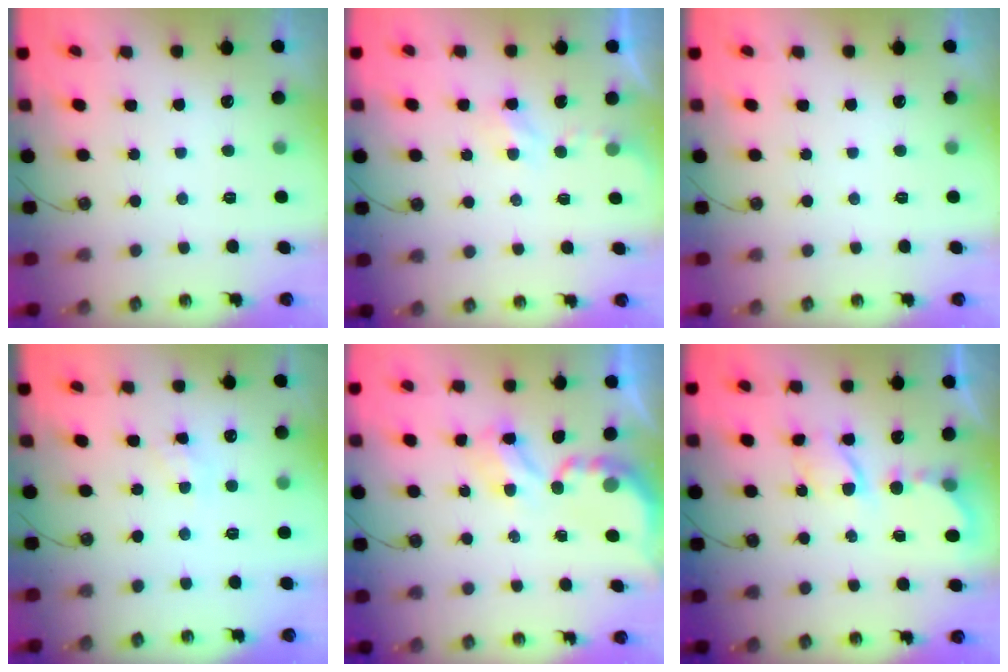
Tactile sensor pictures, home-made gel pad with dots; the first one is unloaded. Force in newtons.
{"total": 2.2, "press": 2.1, "slide": 0.4}
{"total": 0.0}
{"total": 5.5, "press": 5.4, "slide": 0.7}
{"total": 4.0, "press": 4.0, "slide": 0.2}
{"total": 6.0, "press": 6.0, "slide": 0.2}